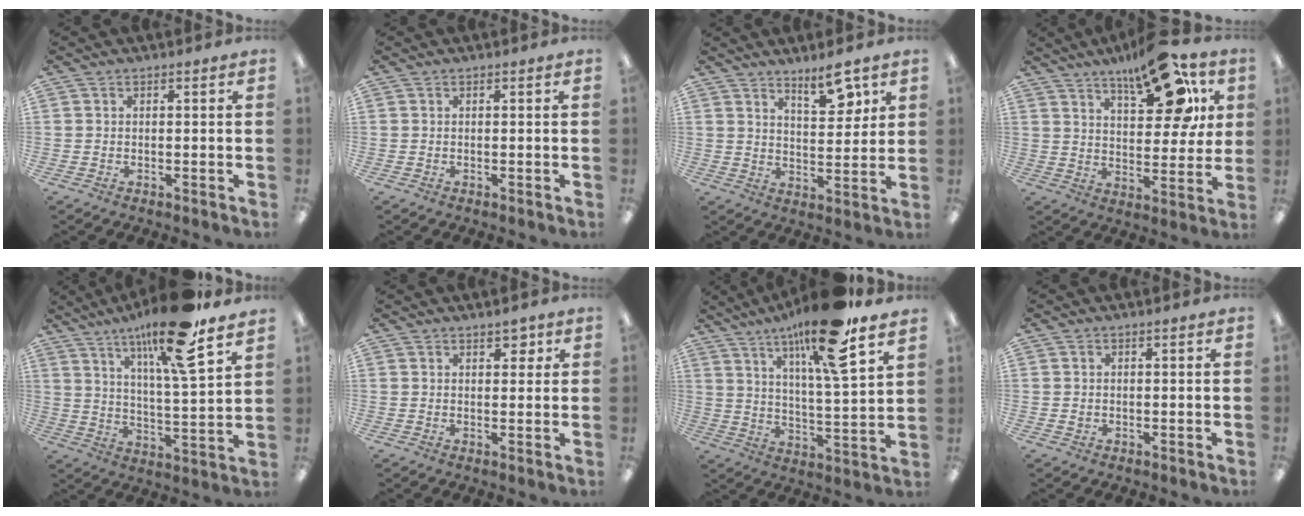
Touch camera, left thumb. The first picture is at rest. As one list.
[{"total": 0.0}, {"total": 8.7, "force": [6.4, 3.1, 5.1], "torque": [-0.052, -0.045, 0.102]}, {"total": 18.9, "force": [11.9, 7.9, 12.4], "torque": [-0.172, -0.062, 0.191]}, {"total": 17.7, "force": [12.6, 2.4, 12.1], "torque": [-0.208, -0.066, 0.197]}, {"total": 3.0, "force": [2.0, 1.5, 1.6], "torque": [-0.010, -0.006, 0.029]}, {"total": 17.7, "force": [12.5, 2.1, 12.4], "torque": [-0.213, -0.065, 0.194]}, {"total": 0.6, "force": [0.0, 0.6, 0.3], "torque": [-0.006, 0.003, -0.001]}]